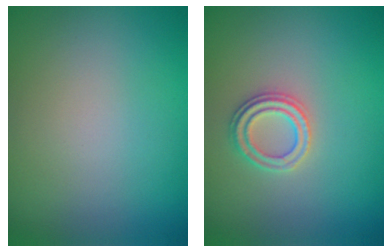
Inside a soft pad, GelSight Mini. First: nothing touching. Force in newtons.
{"total": 2.3, "press": 2.1, "slide": 0.8}